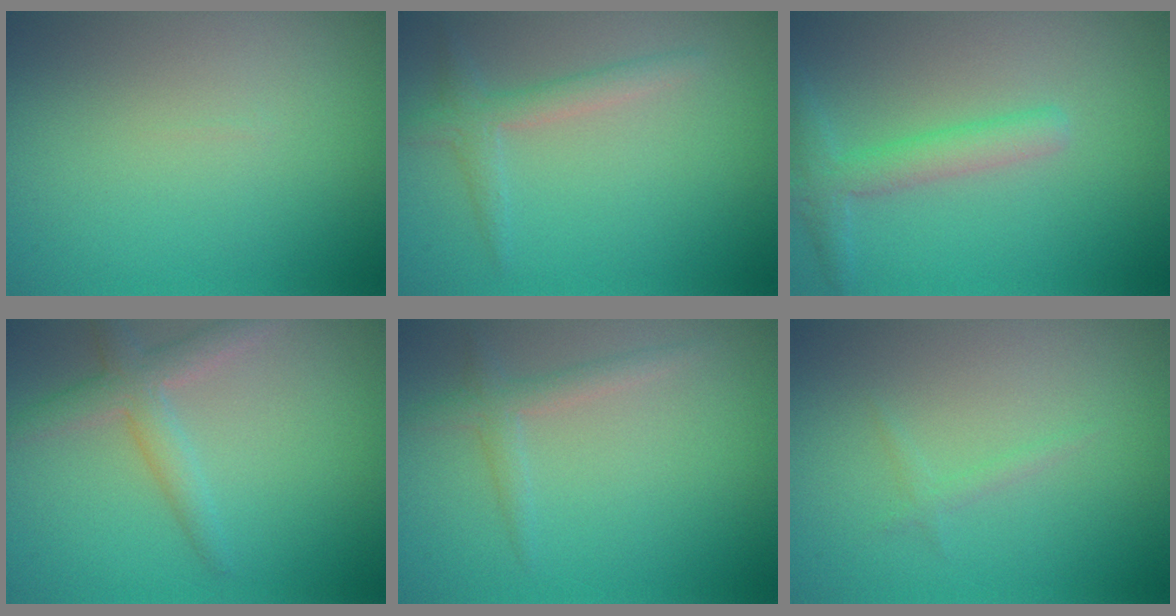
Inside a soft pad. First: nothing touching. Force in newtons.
{"total": 2.1, "press": 2.1, "slide": 0.1}
{"total": 2.8, "press": 2.8, "slide": 0.1}
{"total": 3.0, "press": 3.0, "slide": 0.1}
{"total": 1.7, "press": 1.7, "slide": 0.0}
{"total": 0.7, "press": 0.7, "slide": 0.1}